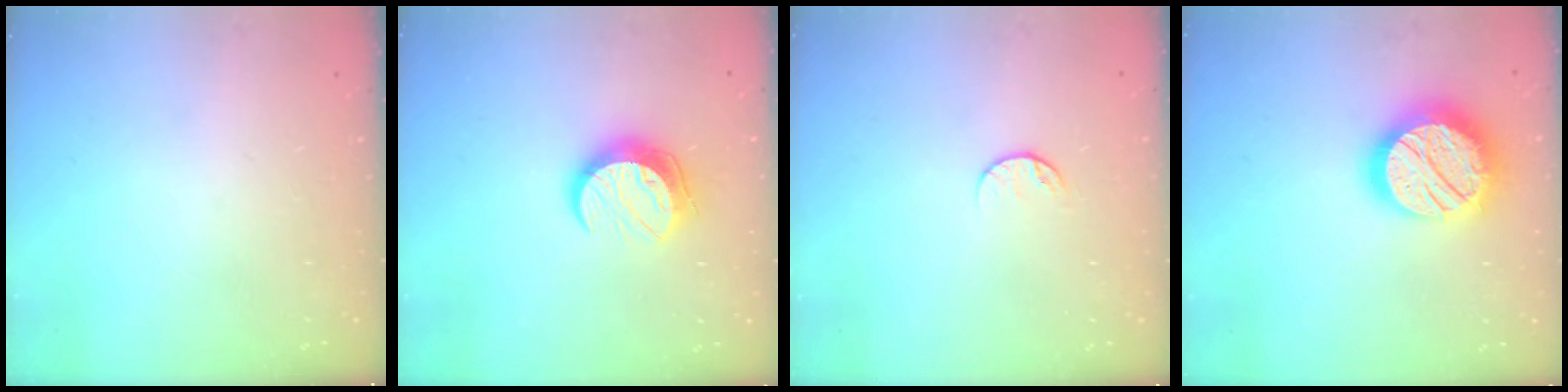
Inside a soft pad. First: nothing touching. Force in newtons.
{"total": 12.0, "press": 12.0, "slide": 0.8}
{"total": 6.7, "press": 6.6, "slide": 0.7}
{"total": 21.5, "press": 21.5, "slide": 1.6}